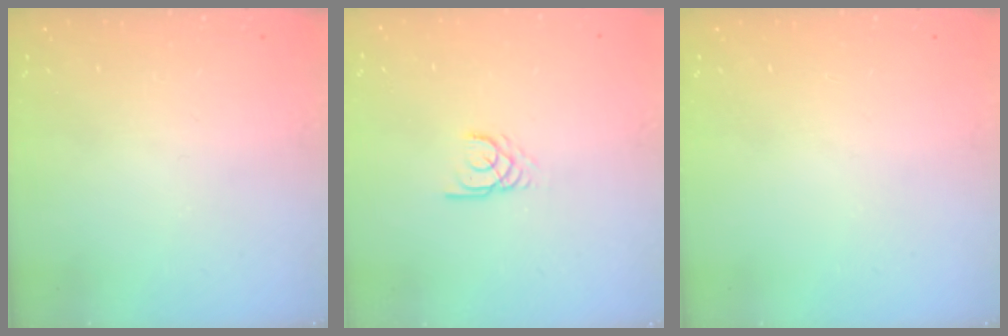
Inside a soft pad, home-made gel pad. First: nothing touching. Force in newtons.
{"total": 2.1, "press": 2.1, "slide": 0.0}
{"total": 0.0}